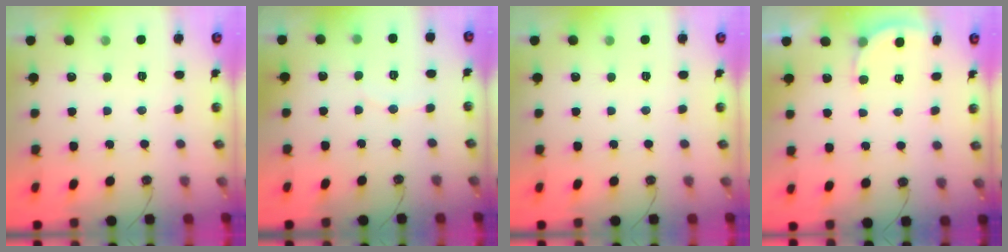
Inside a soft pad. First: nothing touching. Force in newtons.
{"total": 2.4, "press": 2.4, "slide": 0.2}
{"total": 0.0}
{"total": 2.6, "press": 2.3, "slide": 1.1}